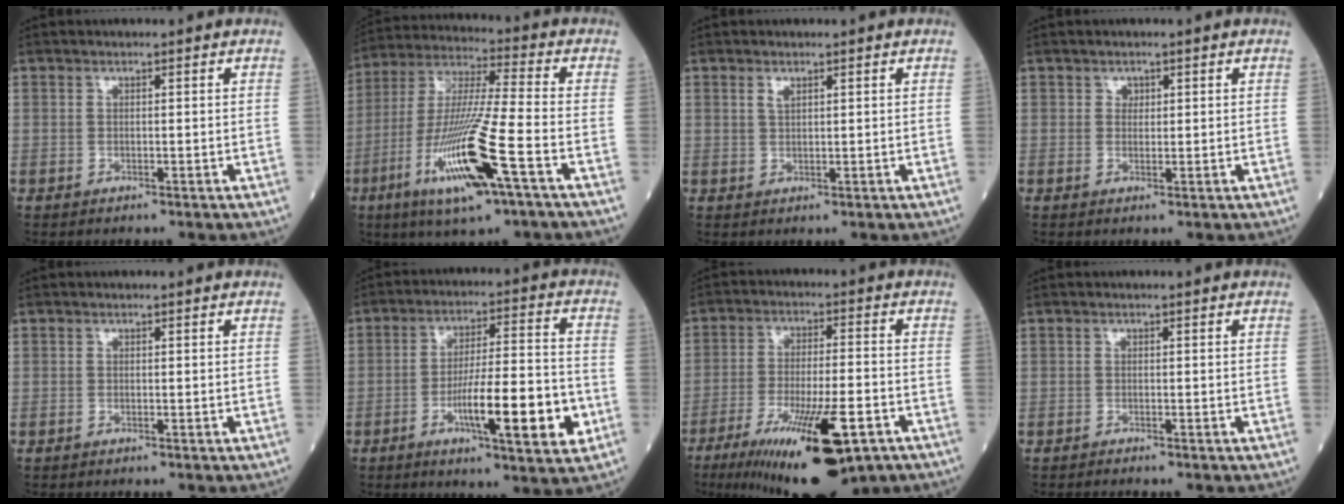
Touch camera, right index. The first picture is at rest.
{"total": 17.3, "force": [-7.1, 0.7, 15.7], "torque": [-0.330, -0.025, -0.132]}
{"total": 1.3, "force": [0.8, 0.4, 0.9], "torque": [-0.019, 0.000, 0.016]}
{"total": 1.0, "force": [0.5, 0.8, 0.3], "torque": [0.002, -0.002, 0.006]}
{"total": 0.0}
{"total": 13.7, "force": [-4.7, 1.7, 12.8], "torque": [-0.210, -0.004, -0.072]}
{"total": 17.9, "force": [-9.9, 3.9, 14.4], "torque": [-0.216, -0.027, -0.152]}
{"total": 0.8, "force": [-0.8, 0.0, 0.2], "torque": [-0.007, -0.002, -0.013]}